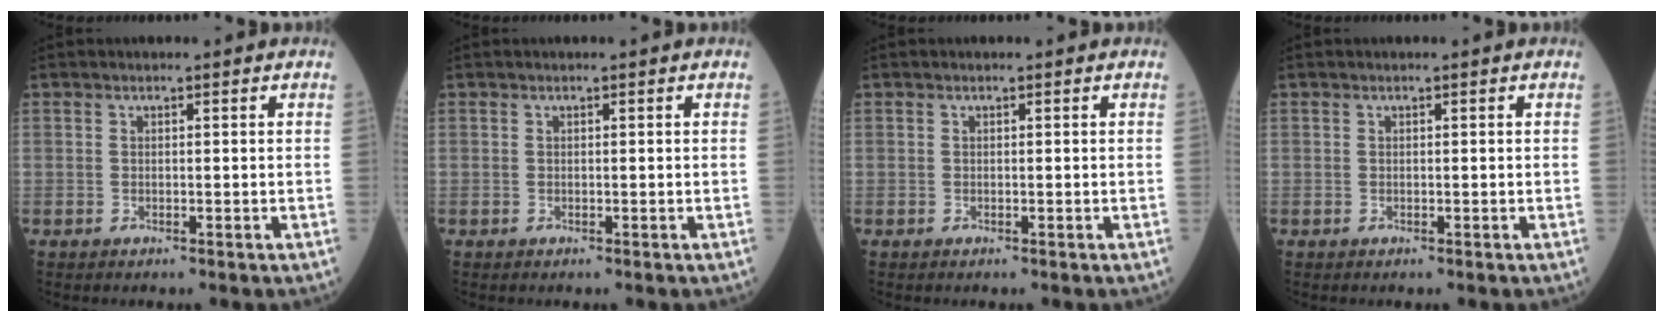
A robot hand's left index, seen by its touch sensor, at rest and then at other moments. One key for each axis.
{"total": 0.0}
{"total": 0.0}
{"total": 0.0}